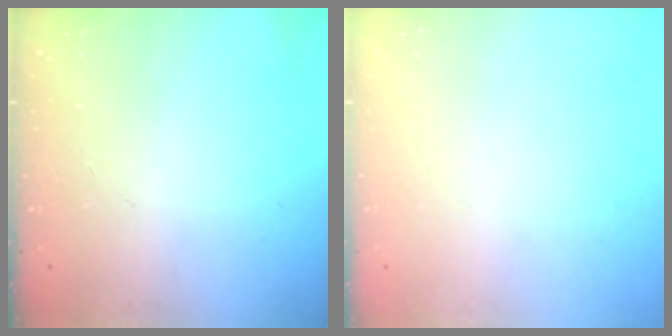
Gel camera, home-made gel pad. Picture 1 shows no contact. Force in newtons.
{"total": 0.0}